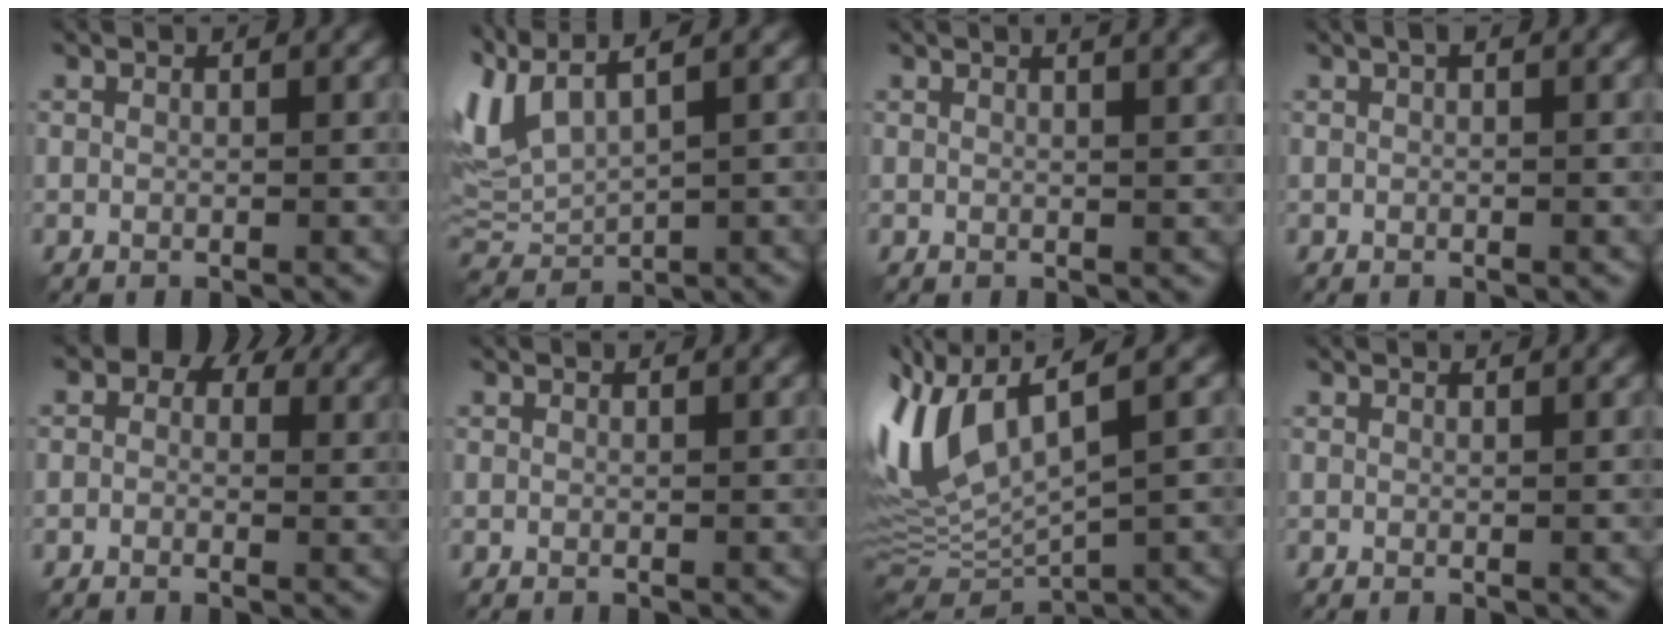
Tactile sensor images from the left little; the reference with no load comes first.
{"total": 6.5, "force": [3.1, 2.4, 5.2], "torque": [-0.133, 0.017, 0.063]}
{"total": 4.4, "force": [2.9, 1.9, 2.7], "torque": [-0.007, 0.029, 0.010]}
{"total": 0.9, "force": [0.2, 0.5, 0.8], "torque": [-0.013, 0.001, 0.007]}
{"total": 5.4, "force": [2.5, 4.0, 2.7], "torque": [-0.048, 0.008, 0.019]}
{"total": 0.6, "force": [0.5, 0.1, 0.2], "torque": [-0.004, 0.002, 0.003]}
{"total": 10.5, "force": [1.7, 4.2, 9.5], "torque": [-0.222, 0.003, 0.035]}
{"total": 1.0, "force": [0.9, 0.3, 0.4], "torque": [-0.004, 0.005, 0.006]}